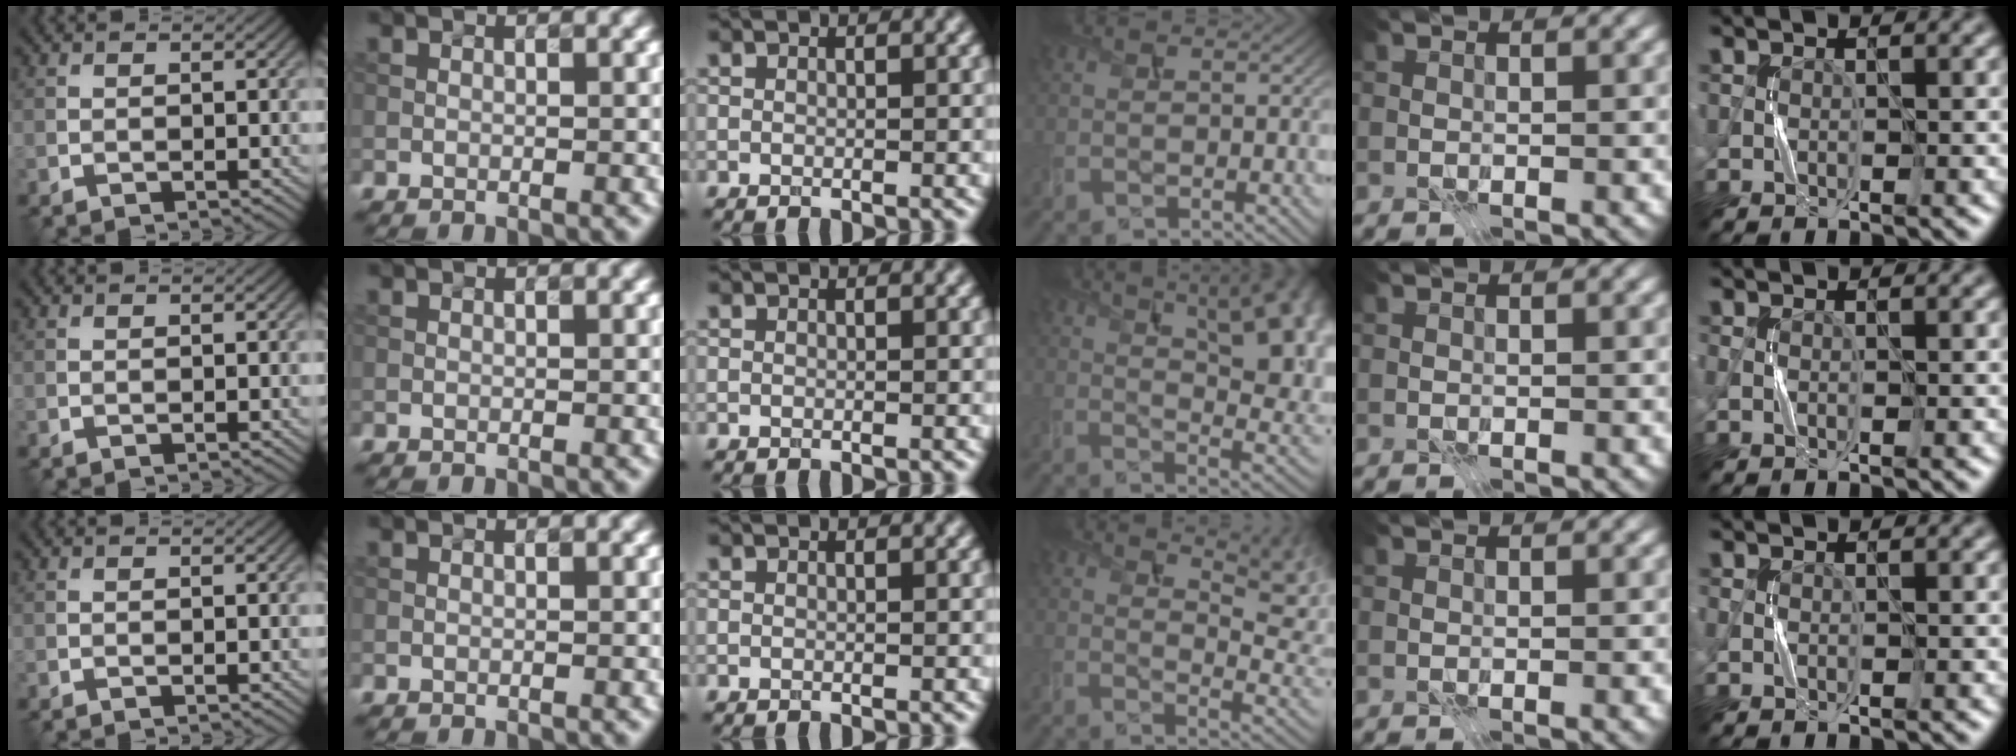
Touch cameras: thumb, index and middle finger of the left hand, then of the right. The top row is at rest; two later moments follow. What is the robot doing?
{"motion": "press", "object": "syringe"}